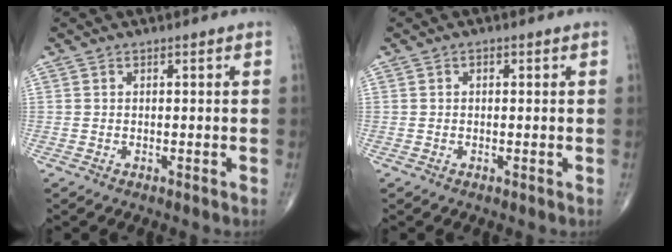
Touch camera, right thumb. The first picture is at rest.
{"total": 0.8, "force": [0.2, 0.5, 0.5], "torque": [-0.003, 0.002, 0.001]}